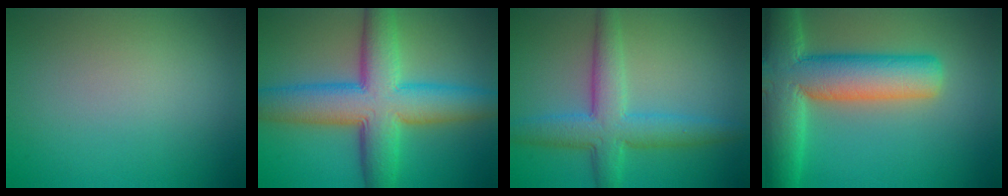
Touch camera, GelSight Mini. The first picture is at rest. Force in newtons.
{"total": 10.2, "press": 10.2, "slide": 0.3}
{"total": 5.5, "press": 5.5, "slide": 0.0}
{"total": 11.0, "press": 10.9, "slide": 0.7}